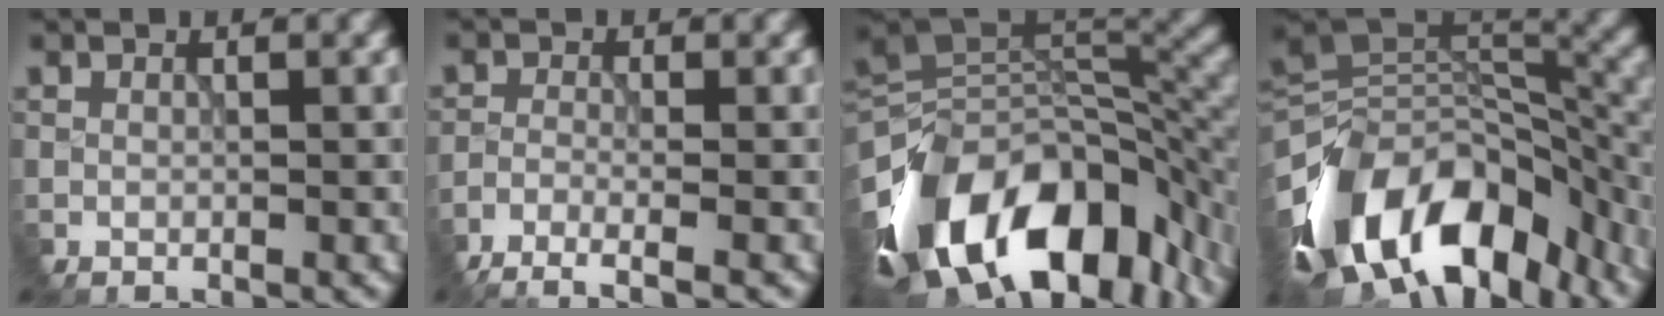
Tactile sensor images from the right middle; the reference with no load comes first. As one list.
[{"total": 3.7, "force": [-3.5, -0.1, 1.4], "torque": [-0.039, -0.003, -0.058]}, {"total": 15.4, "force": [-8.0, 8.8, 9.8], "torque": [-0.199, -0.009, -0.108]}, {"total": 14.3, "force": [-8.5, 8.4, 7.9], "torque": [-0.179, 0.003, -0.116]}]